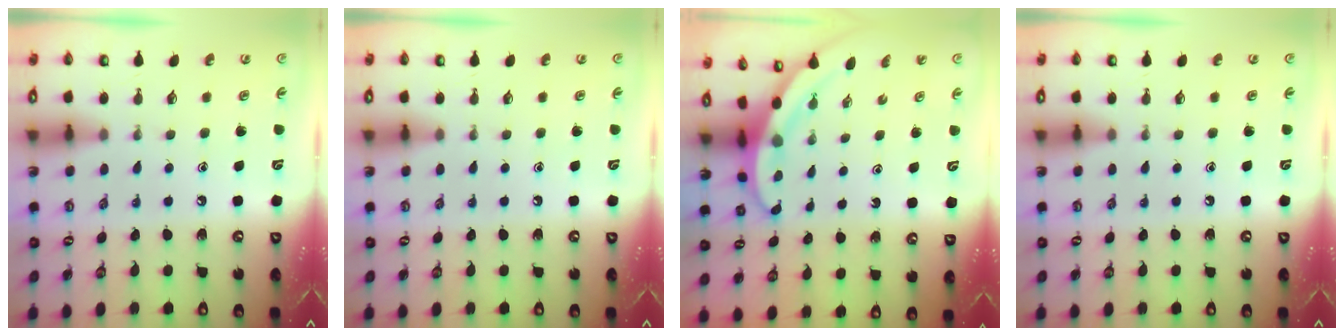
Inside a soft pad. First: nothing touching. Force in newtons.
{"total": 0.0}
{"total": 3.2, "press": 3.2, "slide": 0.0}
{"total": 0.0}